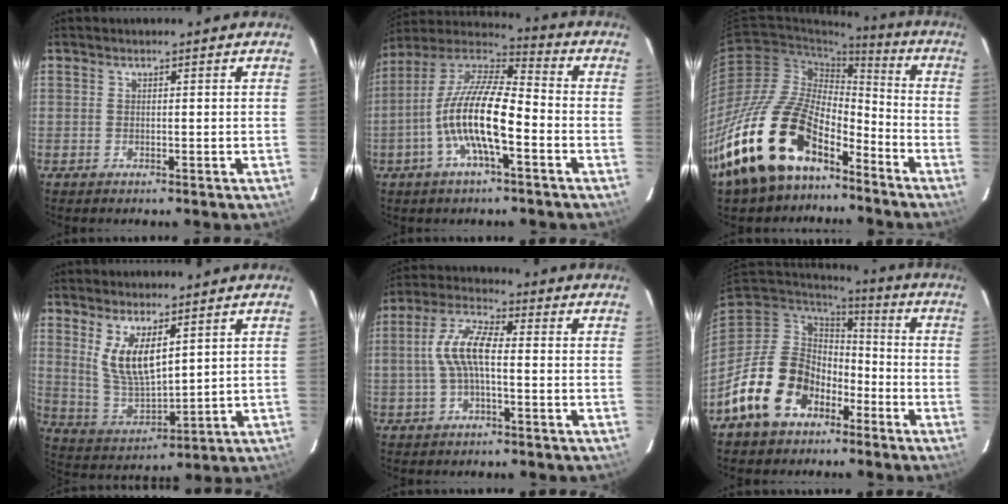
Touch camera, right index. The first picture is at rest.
{"total": 15.2, "force": [-4.8, 4.2, 13.7], "torque": [-0.262, -0.003, -0.097]}
{"total": 25.3, "force": [-17.1, 11.8, 14.3], "torque": [-0.297, -0.006, -0.304]}
{"total": 9.3, "force": [4.2, 3.5, 7.5], "torque": [-0.147, -0.013, 0.096]}
{"total": 8.5, "force": [-0.7, 3.0, 7.9], "torque": [-0.167, 0.017, -0.014]}
{"total": 15.6, "force": [-8.4, 11.1, 7.1], "torque": [-0.165, 0.017, -0.132]}